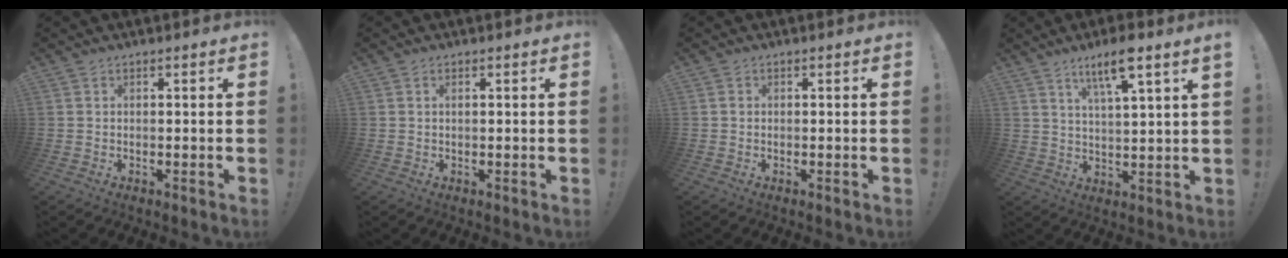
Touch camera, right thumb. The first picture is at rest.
{"total": 0.8, "force": [0.3, 0.2, 0.7], "torque": [-0.021, 0.004, 0.007]}
{"total": 0.5, "force": [0.0, 0.5, 0.1], "torque": [-0.010, 0.006, 0.002]}
{"total": 9.1, "force": [5.8, 0.8, 6.9], "torque": [-0.112, -0.024, 0.092]}